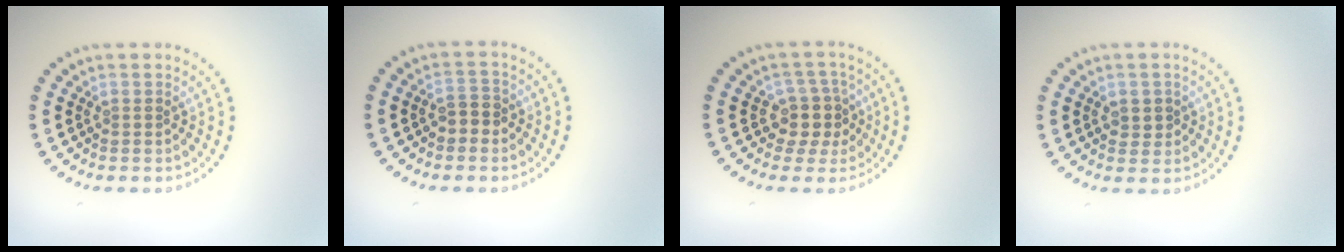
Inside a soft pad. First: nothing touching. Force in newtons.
{"total": 1.8, "press": 1.7, "slide": 0.5}
{"total": 2.9, "press": 2.3, "slide": 1.7}
{"total": 1.1, "press": 1.1, "slide": 0.3}